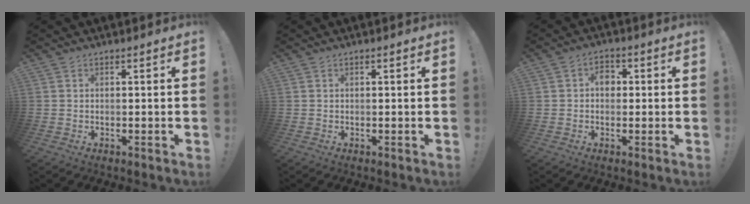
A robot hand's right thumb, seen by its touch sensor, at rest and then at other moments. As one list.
[{"total": 0.0}, {"total": 4.6, "force": [0.5, 3.5, 3.0], "torque": [-0.035, 0.001, 0.004]}]